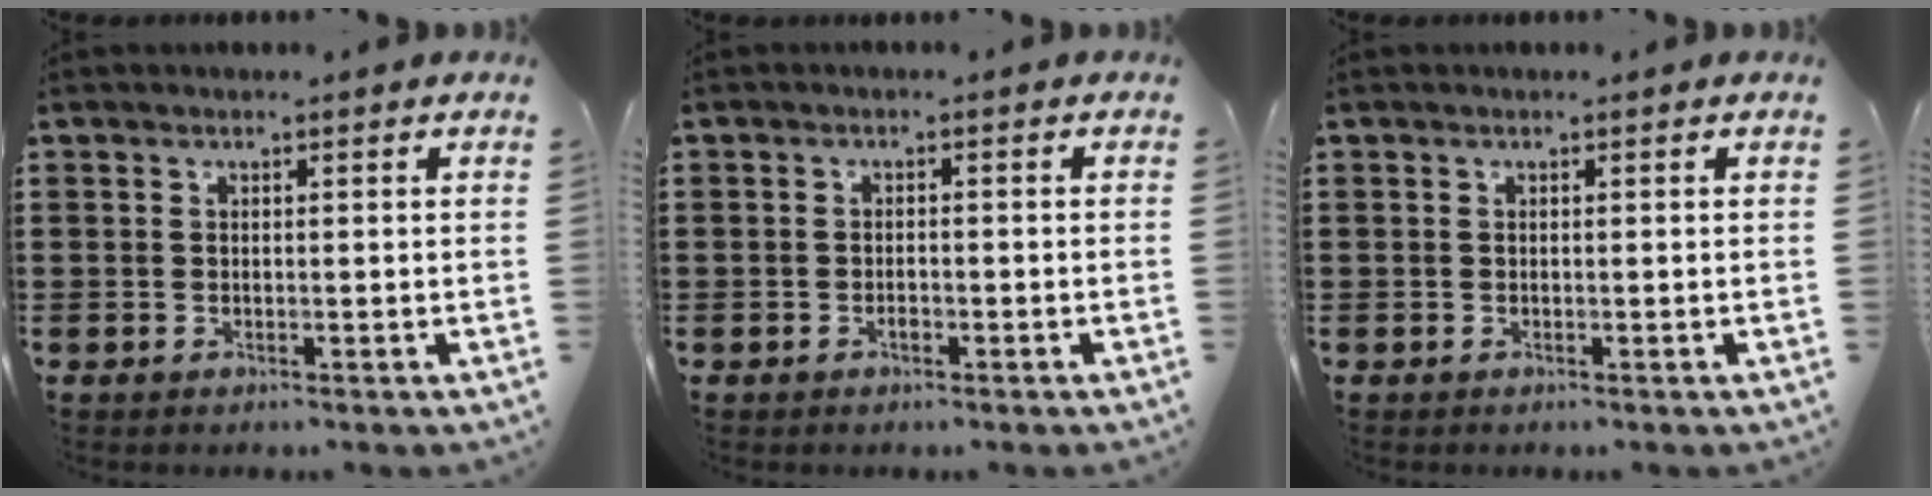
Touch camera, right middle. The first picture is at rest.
{"total": 1.0, "force": [-0.6, 0.6, 0.5], "torque": [-0.011, 0.000, -0.013]}
{"total": 0.0}